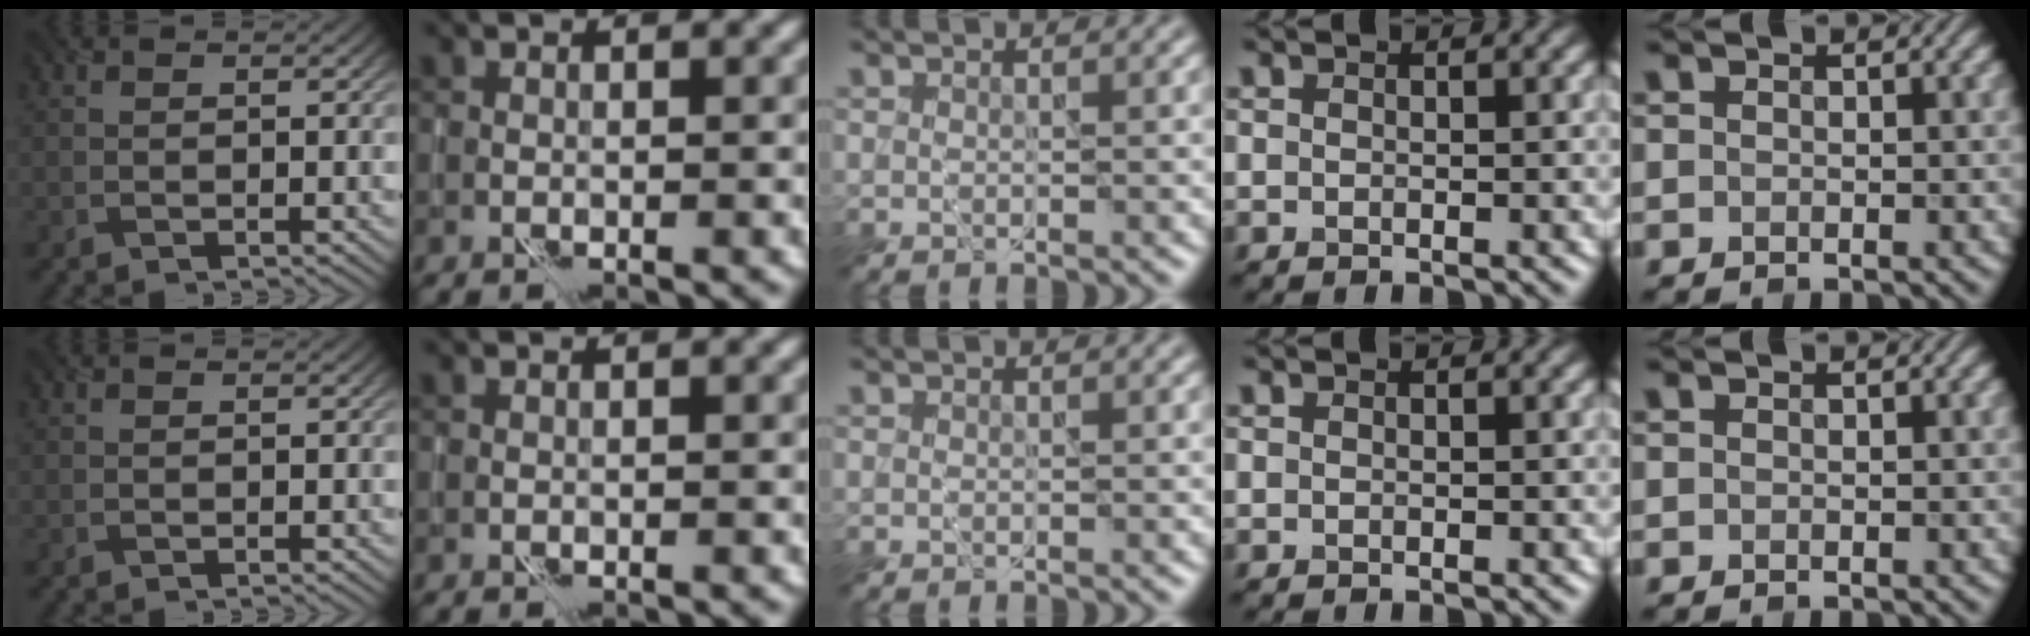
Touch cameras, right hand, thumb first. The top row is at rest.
{}